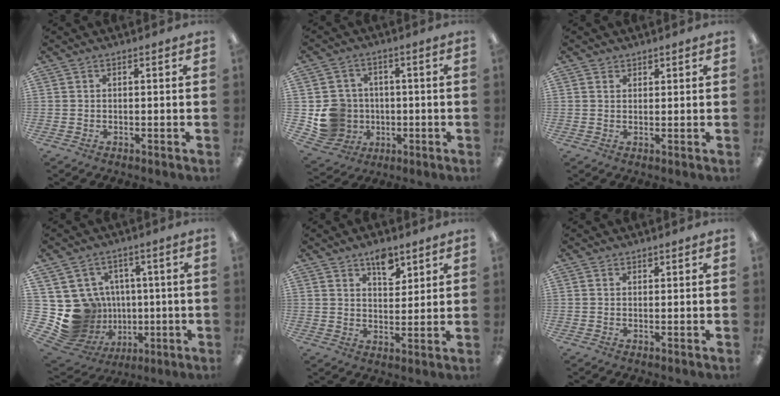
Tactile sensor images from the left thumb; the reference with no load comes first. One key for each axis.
{"total": 9.9, "fx": -1.2, "fy": 9.6, "fz": 2.0, "tx": -0.067, "ty": 0.014, "tz": -0.007}
{"total": 1.5, "fx": 1.2, "fy": 1.0, "fz": 0.1, "tx": 0.005, "ty": -0.003, "tz": 0.021}
{"total": 14.9, "fx": -0.3, "fy": 14.3, "fz": 4.3, "tx": -0.109, "ty": -0.015, "tz": 0.039}
{"total": 6.6, "fx": 4.6, "fy": 3.5, "fz": 3.1, "tx": -0.026, "ty": -0.026, "tz": 0.077}
{"total": 0.8, "fx": 0.6, "fy": 0.5, "fz": 0.1, "tx": -0.003, "ty": 0.002, "tz": 0.012}